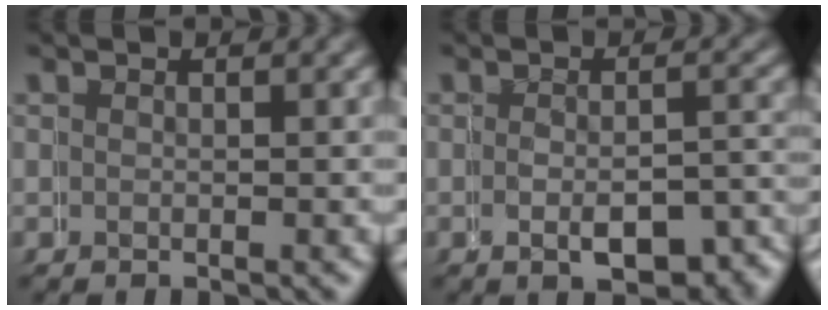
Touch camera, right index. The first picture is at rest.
{"total": 4.7, "force": [-2.7, 1.9, 3.3], "torque": [-0.035, -0.003, -0.041]}